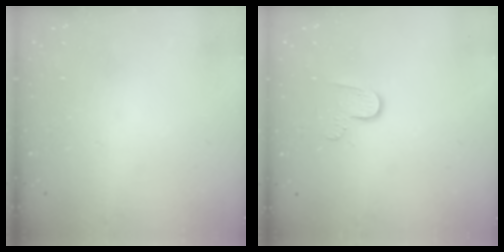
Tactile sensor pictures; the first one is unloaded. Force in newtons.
{"total": 5.7, "press": 5.7, "slide": 0.5}